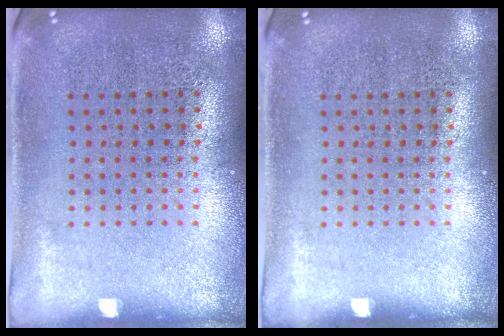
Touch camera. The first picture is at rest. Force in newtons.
{"total": 0.0}